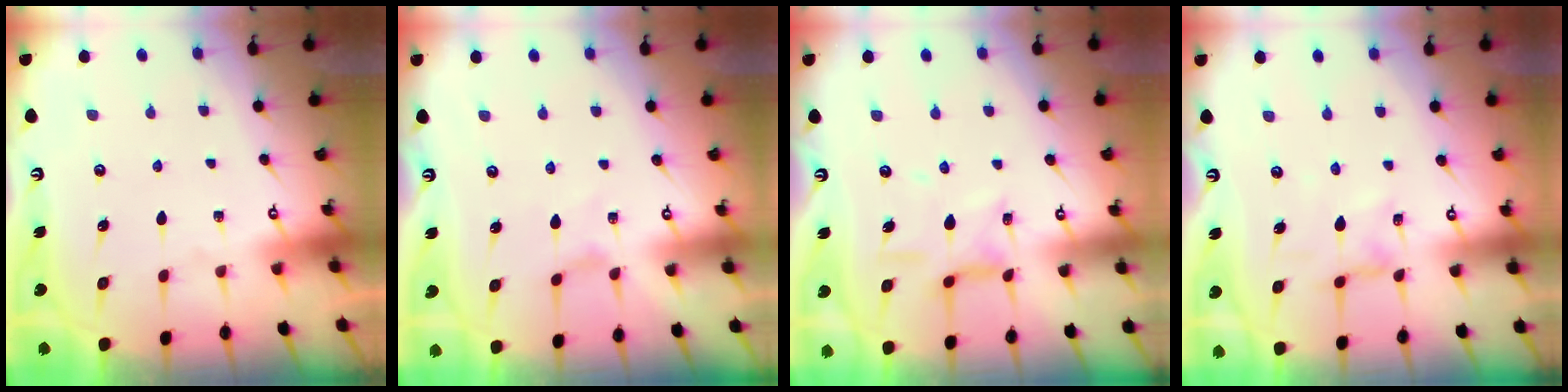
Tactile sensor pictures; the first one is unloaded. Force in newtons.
{"total": 0.0}
{"total": 9.3, "press": 9.3, "slide": 0.8}
{"total": 0.9, "press": 0.8, "slide": 0.3}